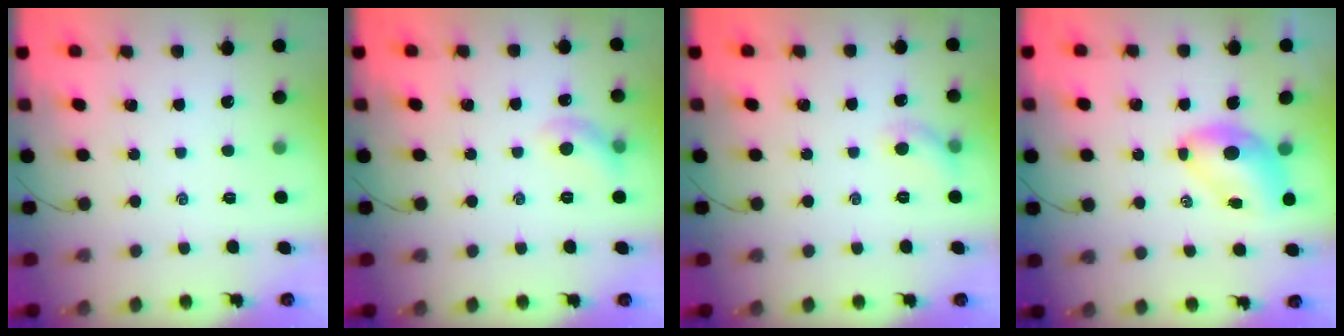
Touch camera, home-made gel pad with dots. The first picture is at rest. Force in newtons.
{"total": 6.0, "press": 5.9, "slide": 1.2}
{"total": 5.2, "press": 5.1, "slide": 1.0}
{"total": 6.8, "press": 6.7, "slide": 1.3}